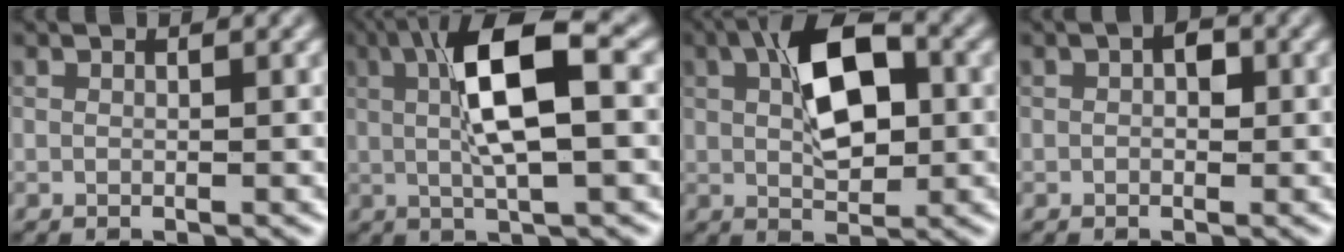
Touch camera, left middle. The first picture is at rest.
{"total": 7.9, "force": [1.4, 2.1, 7.5], "torque": [-0.136, 0.011, 0.019]}
{"total": 6.9, "force": [1.4, 3.5, 5.9], "torque": [-0.097, 0.016, 0.020]}
{"total": 1.9, "force": [0.3, 1.3, 1.4], "torque": [-0.018, 0.007, 0.001]}